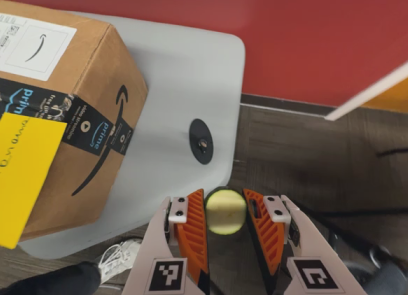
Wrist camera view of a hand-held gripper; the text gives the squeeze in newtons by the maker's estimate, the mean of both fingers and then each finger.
{"total": 7.5, "left": 7.3, "right": 7.6}